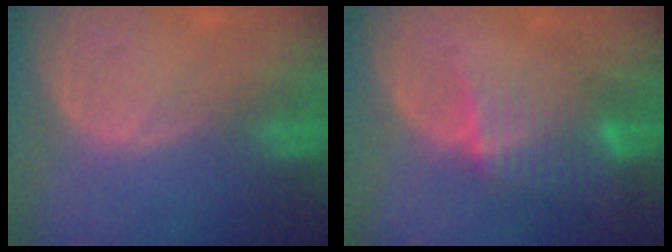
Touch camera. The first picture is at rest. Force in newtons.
{"total": 6.5, "press": 5.8, "slide": 3.0}